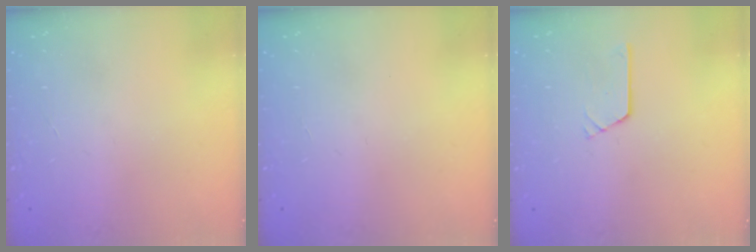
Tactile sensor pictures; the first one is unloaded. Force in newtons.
{"total": 0.0}
{"total": 2.6, "press": 2.6, "slide": 0.2}